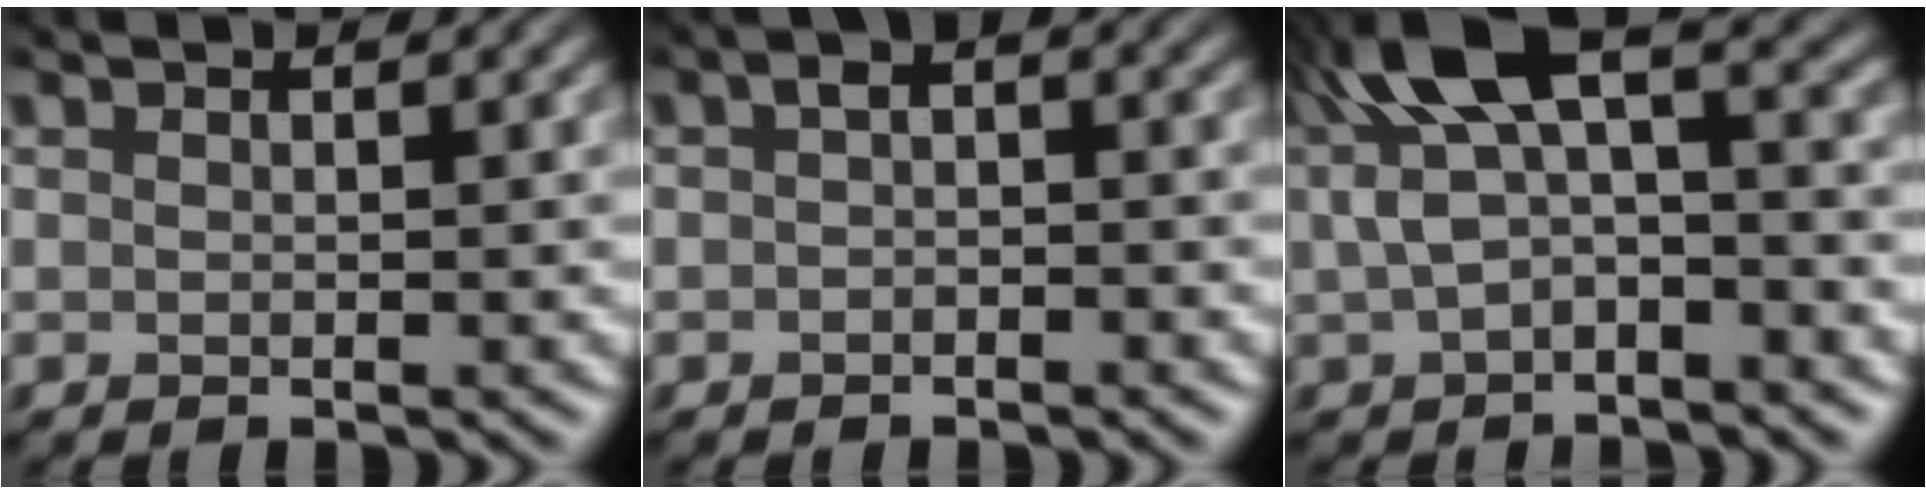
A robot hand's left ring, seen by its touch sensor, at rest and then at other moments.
{"total": 1.9, "force": [-0.5, 1.2, 1.5], "torque": [-0.029, 0.007, -0.006]}
{"total": 8.6, "force": [1.6, 4.4, 7.2], "torque": [-0.165, 0.016, 0.029]}